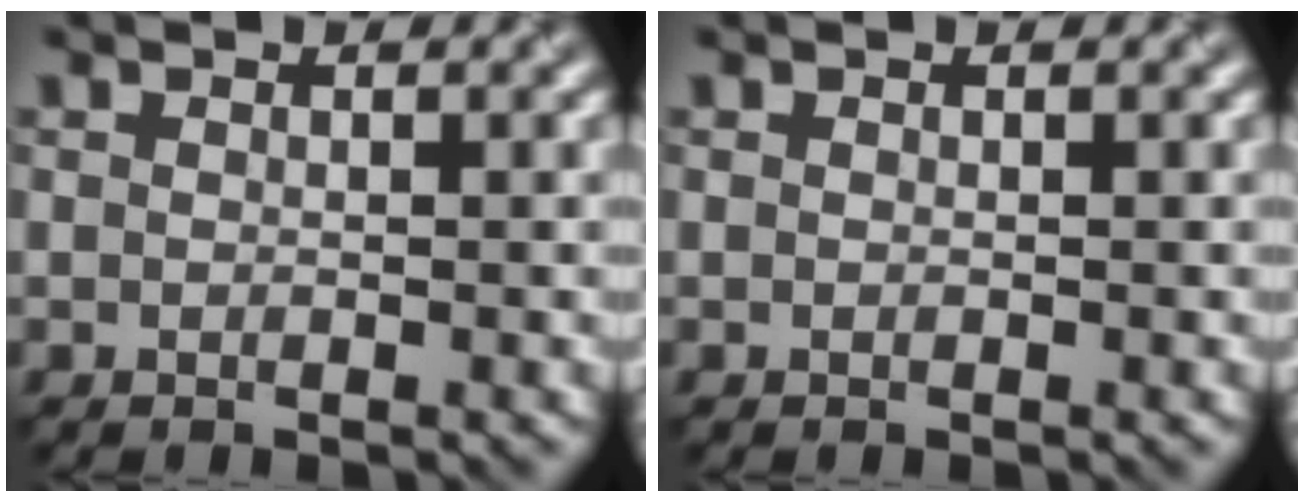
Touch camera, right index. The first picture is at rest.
{"total": 0.0}